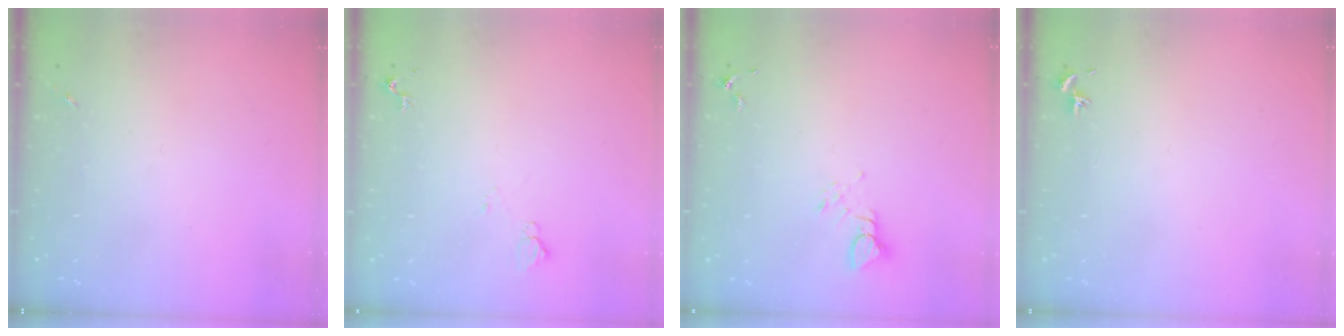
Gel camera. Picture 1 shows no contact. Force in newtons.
{"total": 5.1, "press": 5.1, "slide": 0.7}
{"total": 3.8, "press": 3.7, "slide": 0.4}
{"total": 0.8, "press": 0.7, "slide": 0.3}